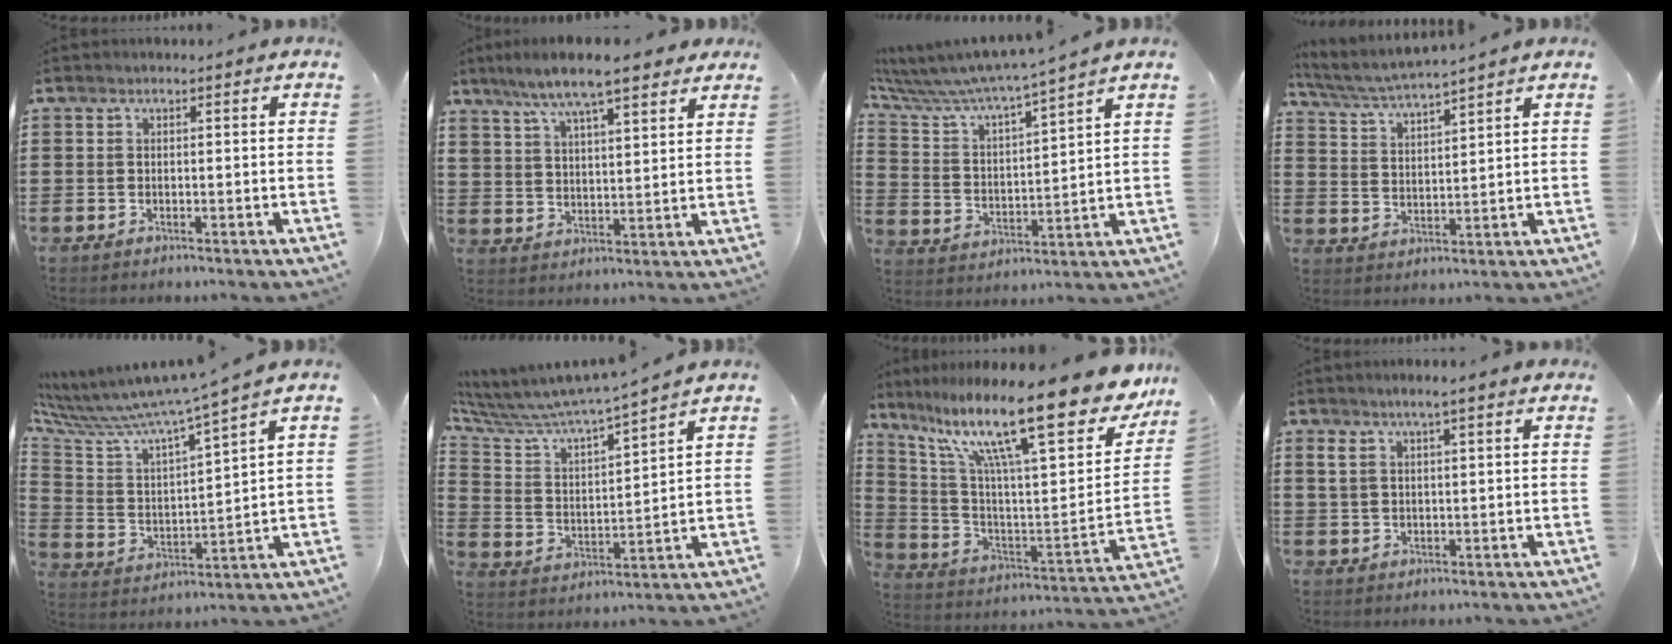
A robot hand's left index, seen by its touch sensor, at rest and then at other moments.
{"total": 8.5, "force": [7.0, 1.3, 4.6], "torque": [-0.110, -0.014, 0.125]}
{"total": 6.1, "force": [5.7, -0.4, 2.0], "torque": [-0.068, -0.044, 0.090]}
{"total": 4.2, "force": [4.0, -0.5, 1.4], "torque": [-0.044, -0.024, 0.067]}
{"total": 6.7, "force": [5.9, -0.6, 3.0], "torque": [-0.093, -0.059, 0.086]}
{"total": 7.0, "force": [6.8, 0.1, 1.8], "torque": [-0.072, -0.057, 0.111]}
{"total": 19.1, "force": [12.8, 3.3, 13.8], "torque": [-0.255, -0.084, 0.199]}
{"total": 3.4, "force": [2.3, 0.8, 2.4], "torque": [-0.052, 0.004, 0.040]}